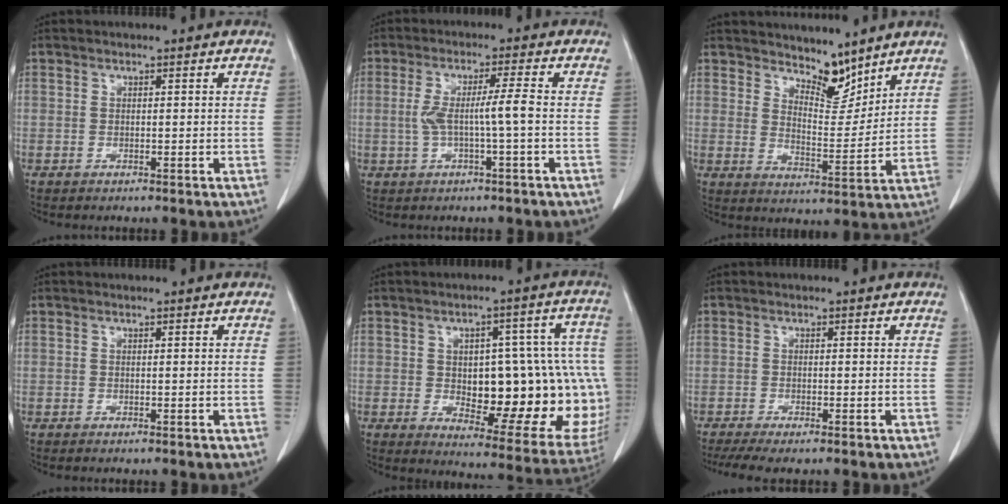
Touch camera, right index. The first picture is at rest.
{"total": 5.3, "force": [-0.6, -0.3, 5.3], "torque": [-0.103, 0.010, -0.009]}
{"total": 6.7, "force": [5.9, 2.0, 2.6], "torque": [-0.039, -0.012, 0.107]}
{"total": 0.0}
{"total": 22.8, "force": [-1.3, 9.3, 20.8], "torque": [-0.192, 0.034, 0.018]}
{"total": 5.2, "force": [-4.1, 0.5, 3.2], "torque": [-0.050, -0.013, -0.066]}